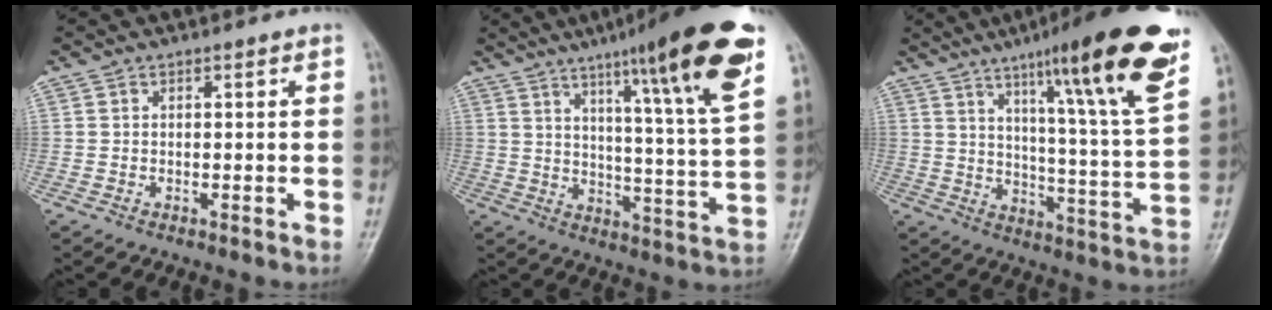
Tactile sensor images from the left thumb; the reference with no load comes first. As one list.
[{"total": 20.6, "force": [12.2, 1.1, 16.6], "torque": [-0.222, -0.051, 0.172]}, {"total": 23.2, "force": [13.8, 1.9, 18.5], "torque": [-0.248, -0.055, 0.202]}]